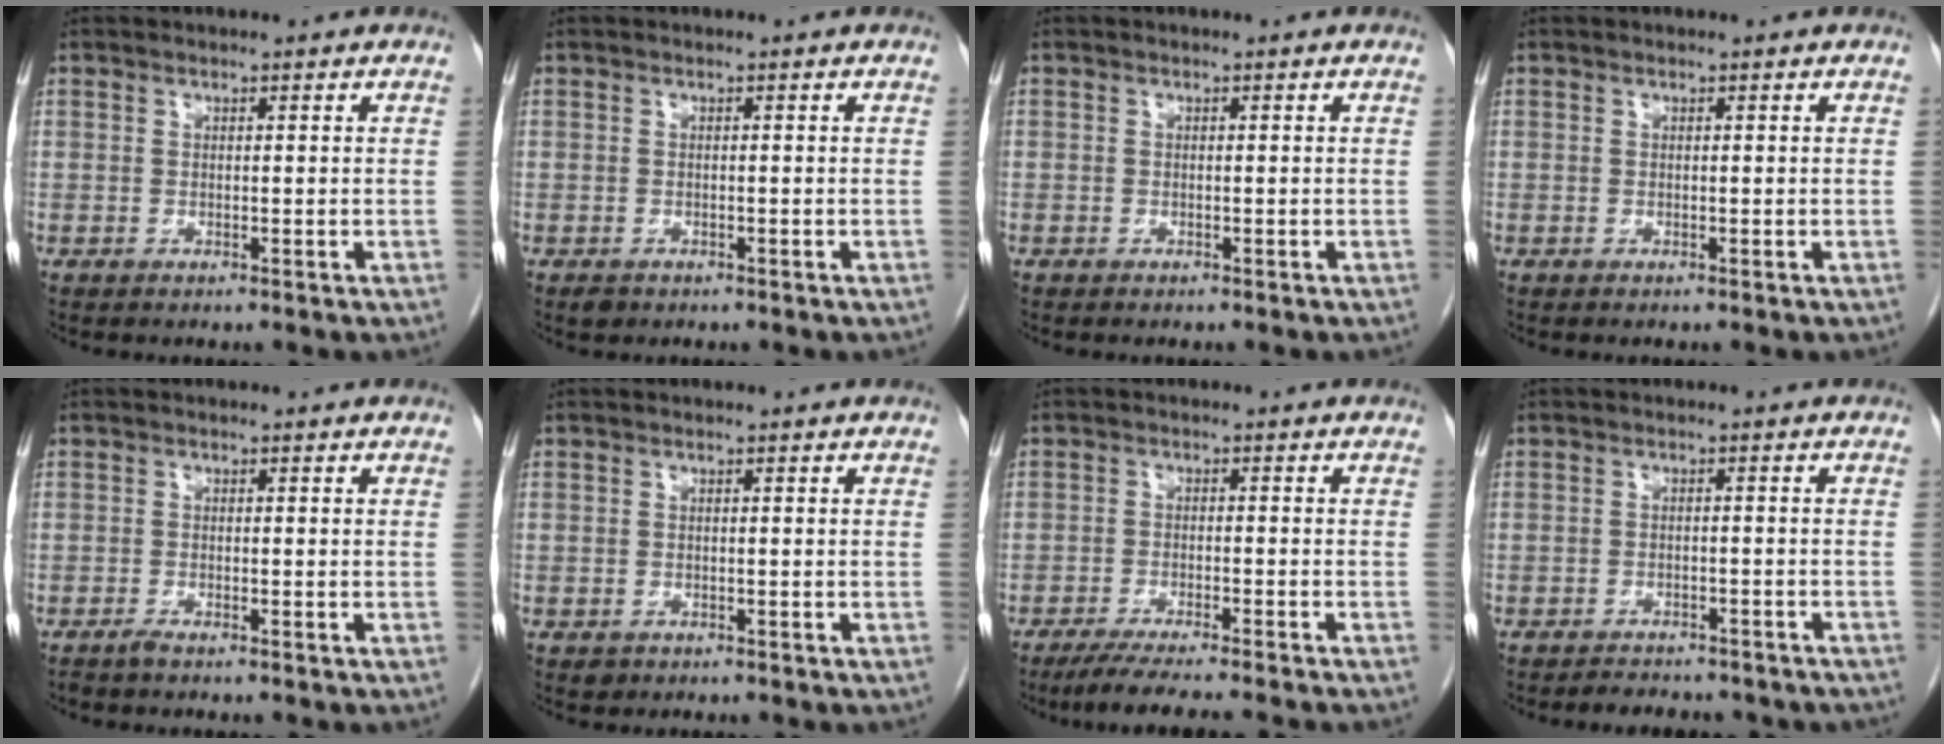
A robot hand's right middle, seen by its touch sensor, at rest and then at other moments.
{"total": 1.1, "force": [-0.7, 0.7, 0.4], "torque": [-0.012, 0.000, -0.007]}
{"total": 0.0}
{"total": 0.0}
{"total": 0.8, "force": [-0.8, -0.1, 0.4], "torque": [-0.011, -0.002, -0.015]}
{"total": 0.8, "force": [-0.4, 0.6, 0.2], "torque": [-0.006, 0.001, -0.002]}
{"total": 9.4, "force": [-8.0, -0.4, 4.8], "torque": [-0.057, -0.024, -0.124]}
{"total": 8.0, "force": [-7.1, 2.6, 2.6], "torque": [-0.035, 0.003, -0.078]}